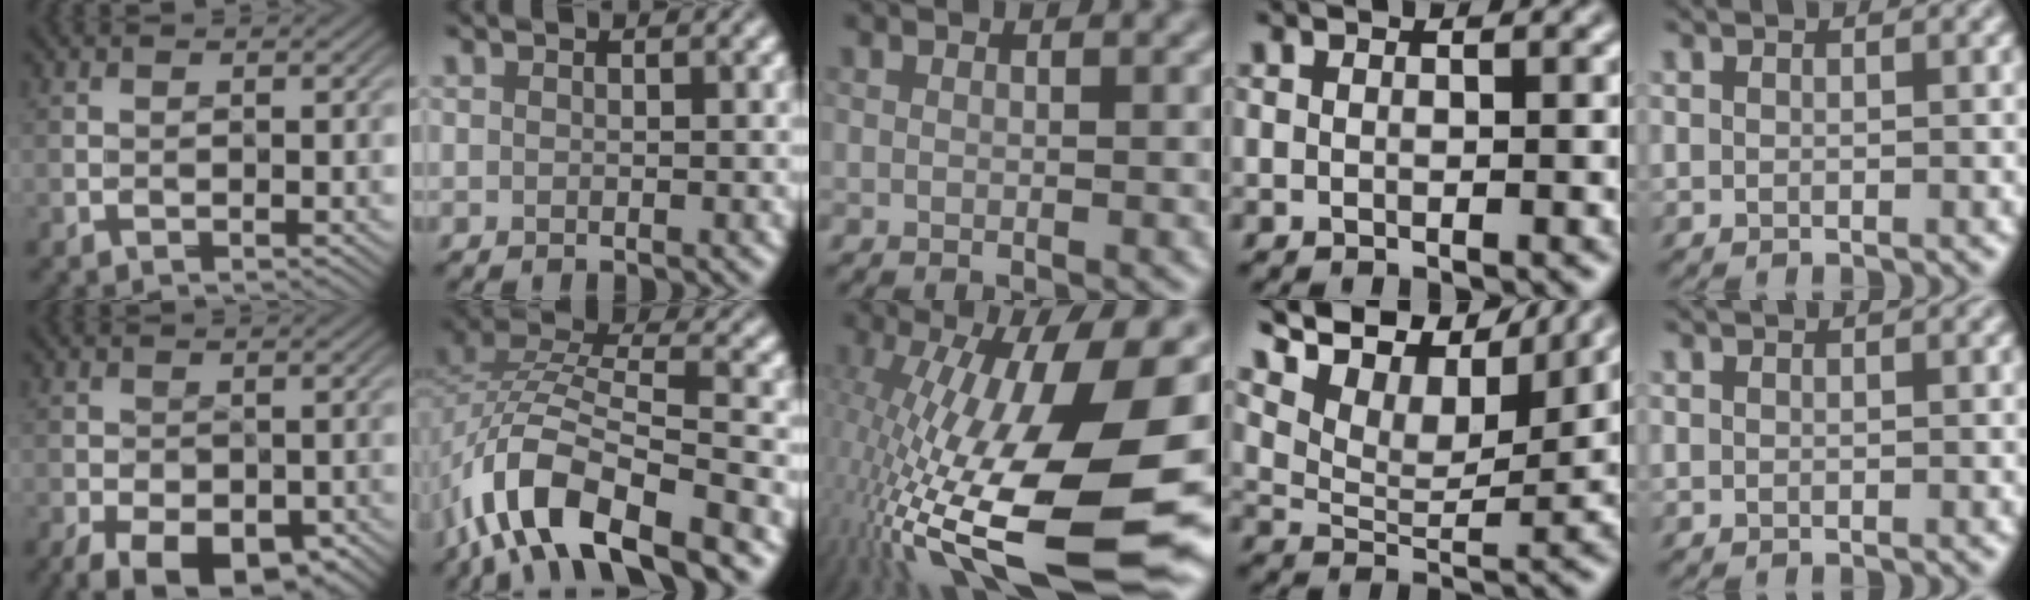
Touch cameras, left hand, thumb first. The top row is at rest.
{"thumb": {"total": 8.5, "force": [-5.0, 4.1, 5.5], "torque": [-0.094, -0.017, -0.068]}, "index": {"total": 10.8, "force": [-6.8, 3.8, 7.5], "torque": [-0.153, 0.002, -0.117]}, "middle": {"total": 18.8, "force": [-3.3, 5.9, 17.6], "torque": [-0.315, -0.006, -0.052]}, "ring": {"total": 10.9, "force": [8.1, 3.8, 6.1], "torque": [-0.154, 0.033, 0.122]}}